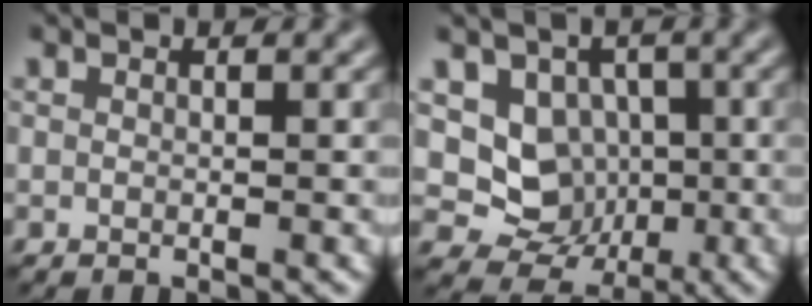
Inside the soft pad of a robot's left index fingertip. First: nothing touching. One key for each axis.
{"total": 5.6, "fx": 0.1, "fy": 5.0, "fz": 2.7, "tx": -0.035, "ty": -0.013, "tz": -0.005}